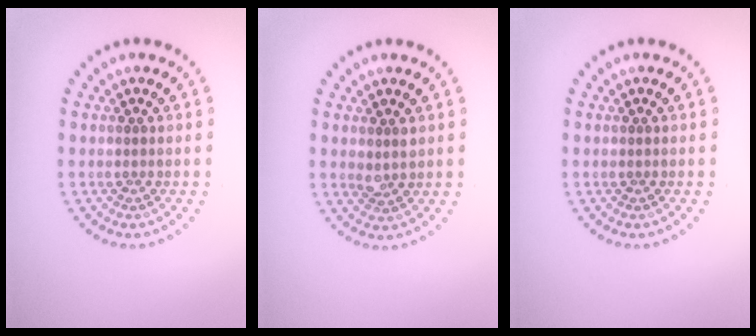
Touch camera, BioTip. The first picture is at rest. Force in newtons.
{"total": 1.7, "press": 1.6, "slide": 0.5}
{"total": 0.0}